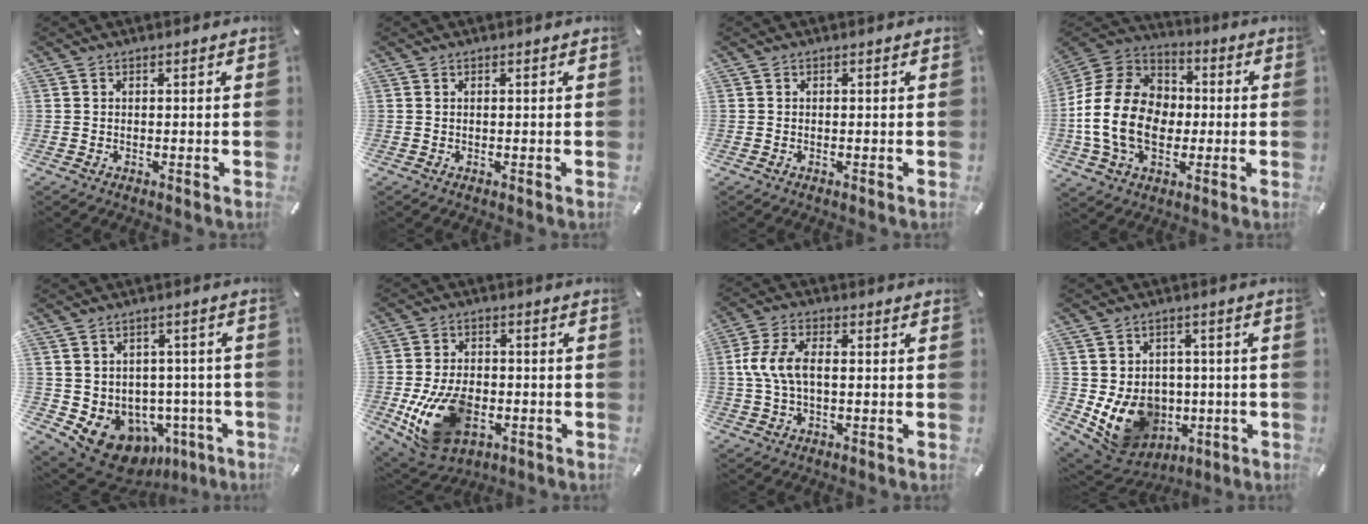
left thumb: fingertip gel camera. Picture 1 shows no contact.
{"total": 0.0}
{"total": 0.0}
{"total": 17.8, "force": [-2.7, 13.8, 10.9], "torque": [-0.246, 0.029, -0.049]}
{"total": 10.8, "force": [-5.8, 7.9, 4.5], "torque": [-0.081, 0.020, -0.090]}
{"total": 15.8, "force": [-4.1, 10.5, 11.1], "torque": [-0.216, 0.006, -0.066]}
{"total": 8.0, "force": [0.3, 4.7, 6.6], "torque": [-0.154, 0.004, -0.001]}
{"total": 12.2, "force": [-1.8, 10.8, 5.4], "torque": [-0.111, -0.008, -0.020]}